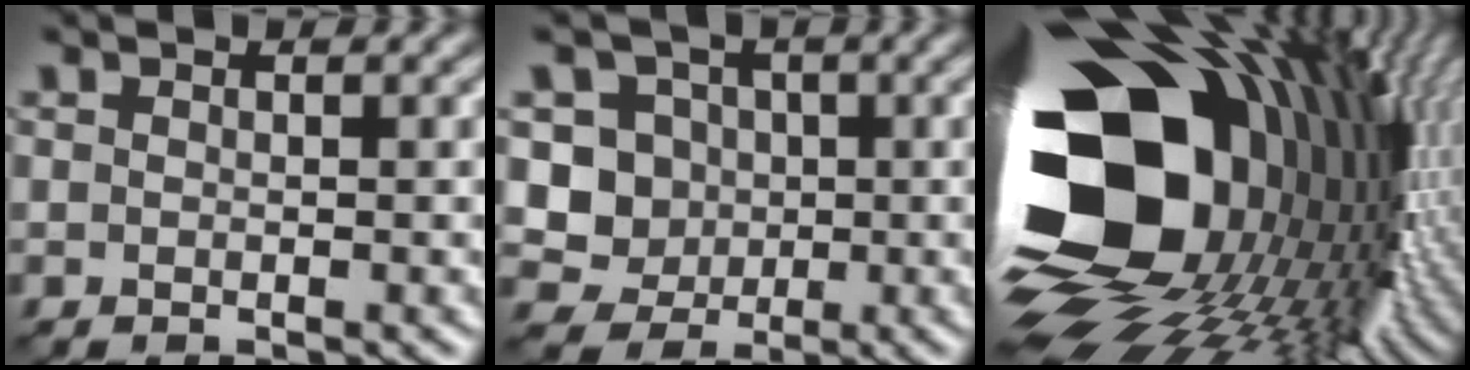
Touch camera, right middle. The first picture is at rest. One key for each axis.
{"total": 5.4, "fx": 0.4, "fy": 5.0, "fz": 1.9, "tx": -0.027, "ty": 0.008, "tz": -0.008}
{"total": 22.3, "fx": -1.3, "fy": 14.8, "fz": 16.7, "tx": -0.331, "ty": -0.052, "tz": -0.024}